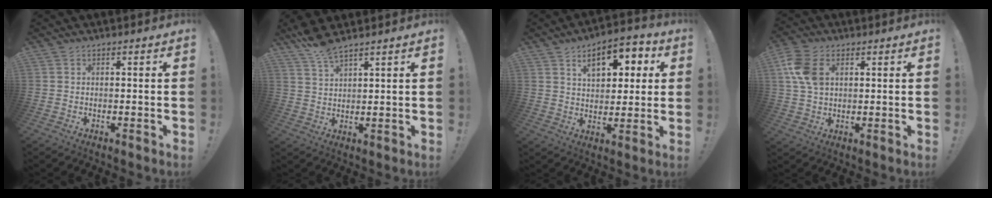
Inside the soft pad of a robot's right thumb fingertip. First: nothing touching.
{"total": 5.6, "force": [5.1, 0.8, 2.2], "torque": [-0.053, -0.027, 0.094]}
{"total": 12.1, "force": [5.1, 6.7, 8.7], "torque": [-0.127, -0.007, 0.087]}
{"total": 10.1, "force": [2.8, 7.0, 6.8], "torque": [-0.125, 0.003, 0.052]}